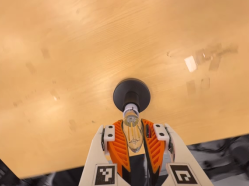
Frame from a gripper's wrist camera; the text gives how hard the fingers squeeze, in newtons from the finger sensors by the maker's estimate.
{"total": 23.6, "left": 25.0, "right": 22.2}